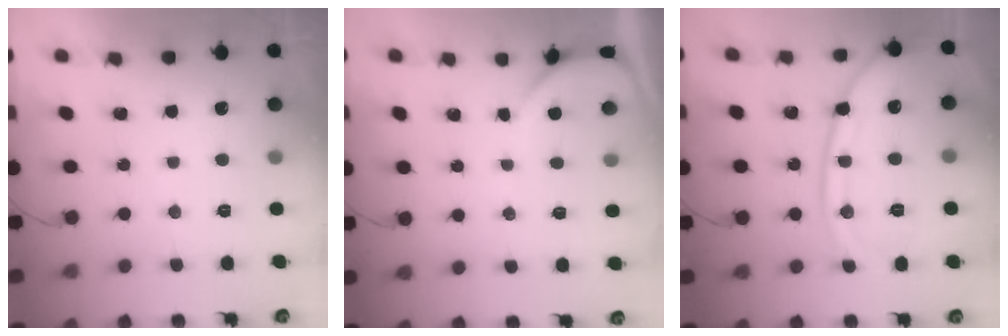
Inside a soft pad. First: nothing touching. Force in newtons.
{"total": 0.0}
{"total": 14.7, "press": 14.6, "slide": 1.7}